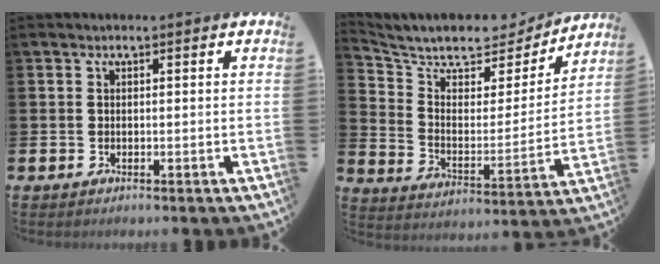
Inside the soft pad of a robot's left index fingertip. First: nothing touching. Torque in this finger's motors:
{"motor_torque": [1.09, -1.04, 0.54, 0.06]}